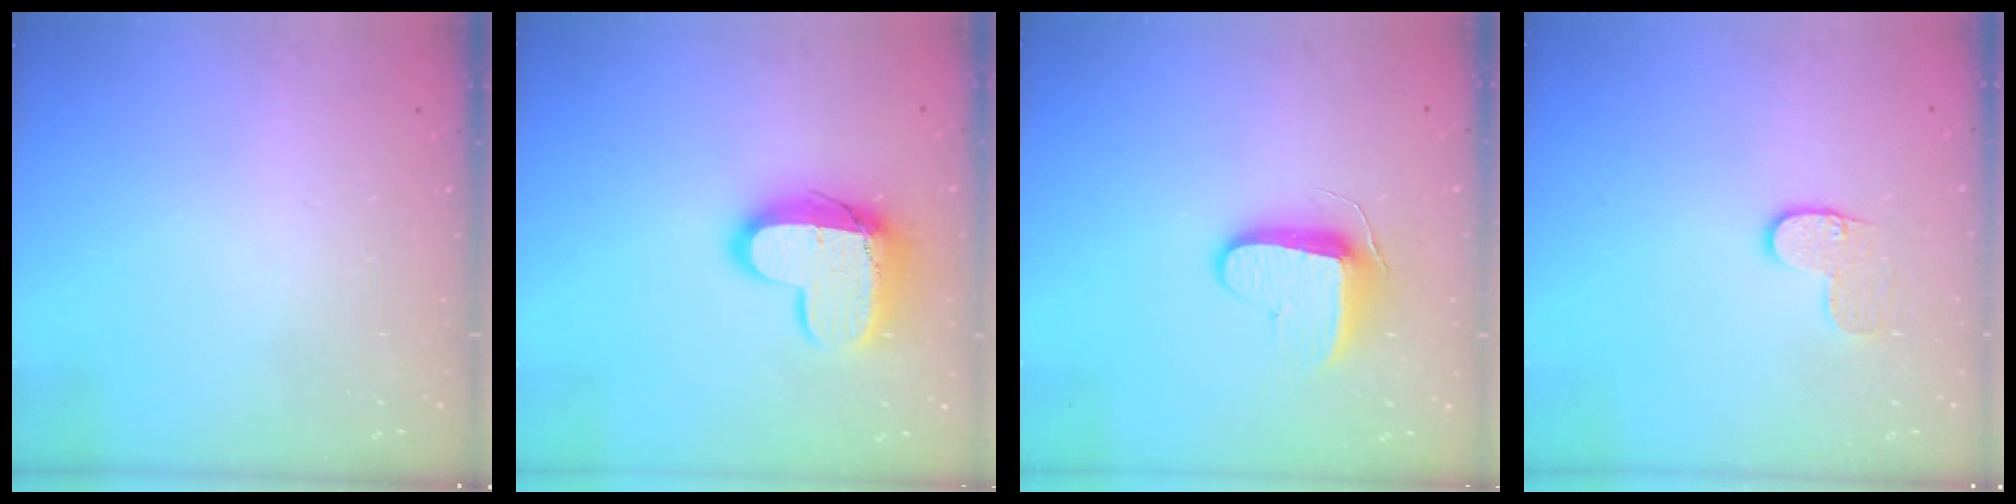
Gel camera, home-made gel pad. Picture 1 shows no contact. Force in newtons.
{"total": 14.1, "press": 14.1, "slide": 1.1}
{"total": 10.4, "press": 10.3, "slide": 0.9}
{"total": 6.3, "press": 6.3, "slide": 0.3}